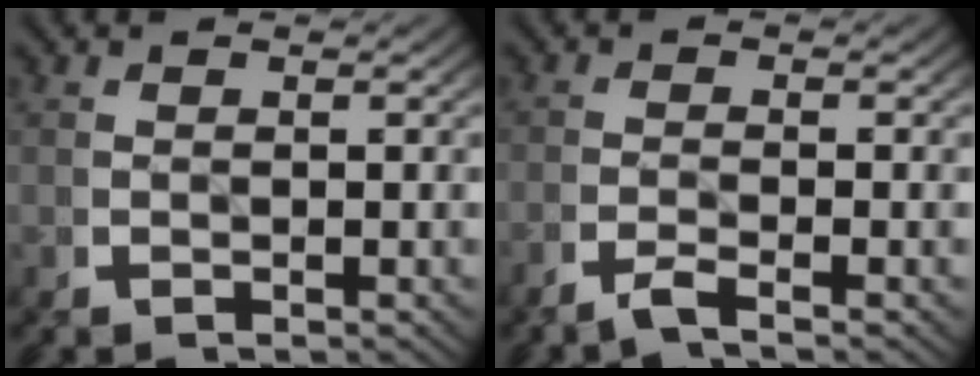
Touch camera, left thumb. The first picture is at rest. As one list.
[{"total": 2.1, "force": [-1.5, 0.2, 1.5], "torque": [-0.031, -0.002, -0.034]}]